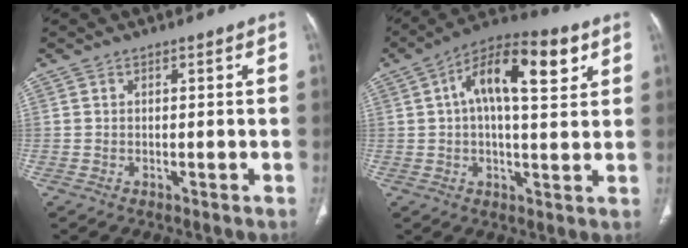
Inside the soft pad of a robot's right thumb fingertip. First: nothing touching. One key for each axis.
{"total": 16.0, "fx": 5.4, "fy": 6.6, "fz": 13.5, "tx": -0.195, "ty": 0.017, "tz": 0.076}